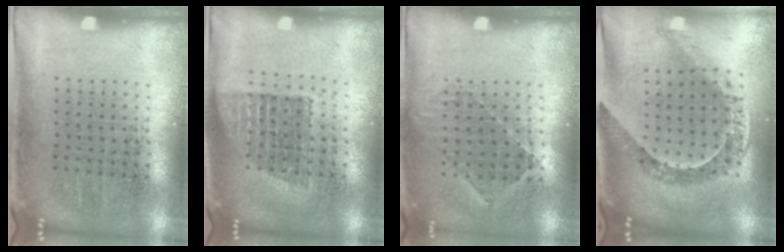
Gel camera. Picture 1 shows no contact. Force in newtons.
{"total": 1.3, "press": 1.1, "slide": 0.6}
{"total": 0.8, "press": 0.8, "slide": 0.3}
{"total": 1.1, "press": 1.1, "slide": 0.2}